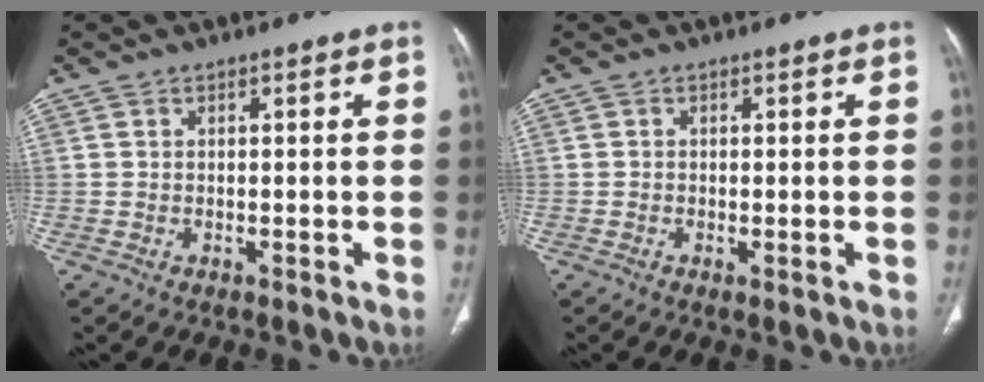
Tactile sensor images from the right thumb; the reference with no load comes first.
{"total": 0.7, "force": [-0.3, 0.1, 0.6], "torque": [-0.017, -0.004, -0.006]}